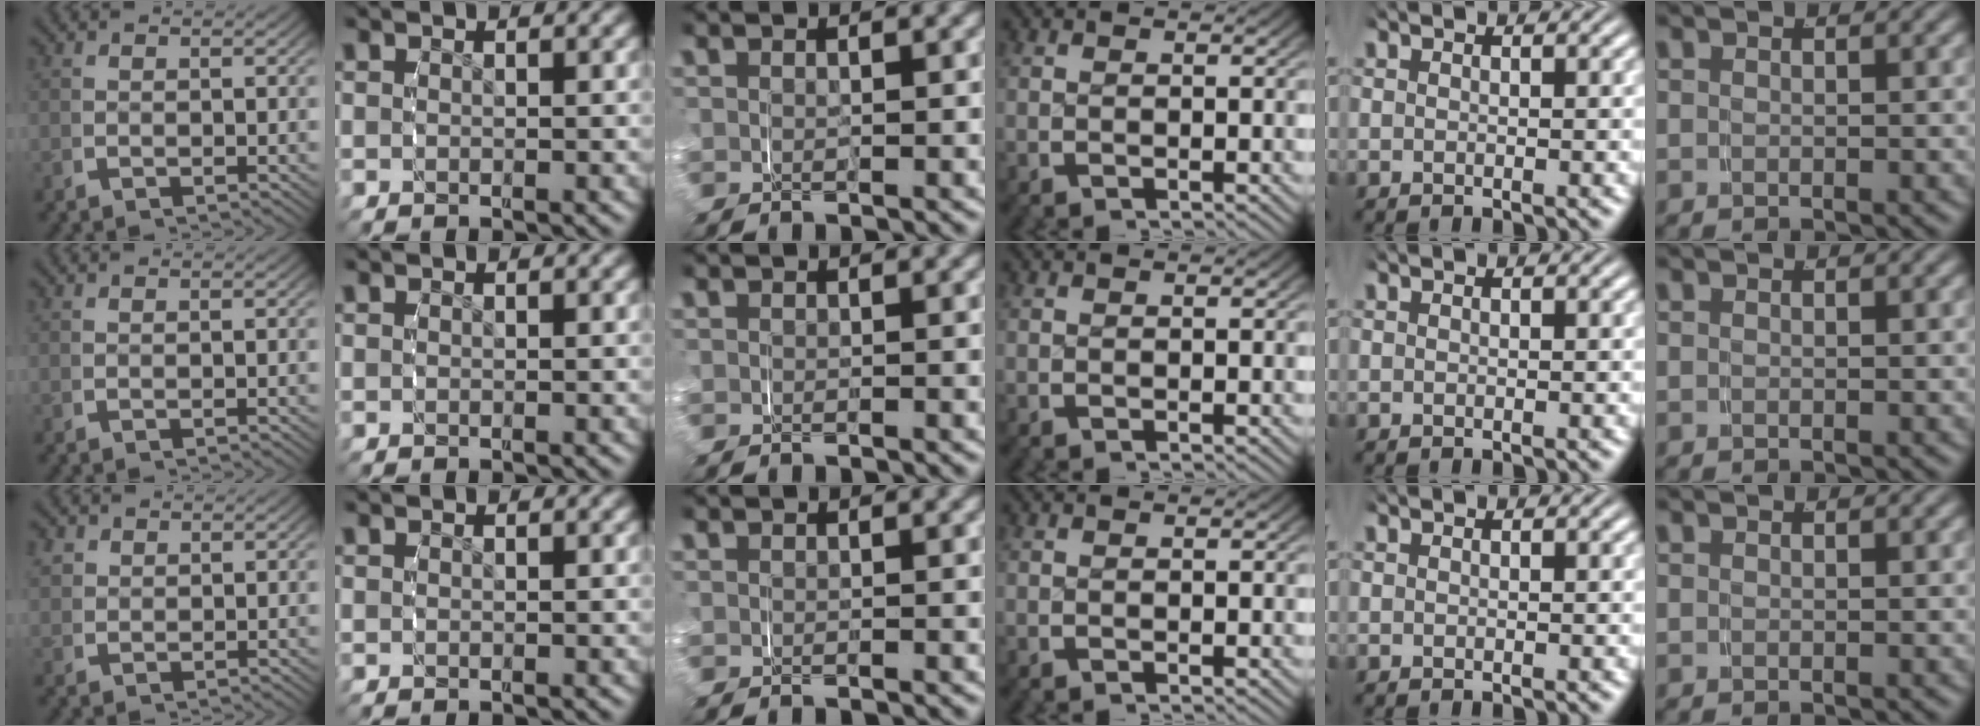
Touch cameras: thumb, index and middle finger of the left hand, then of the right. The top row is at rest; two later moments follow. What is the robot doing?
{"motion": "grasp_and_lifting", "object": "ribbon"}